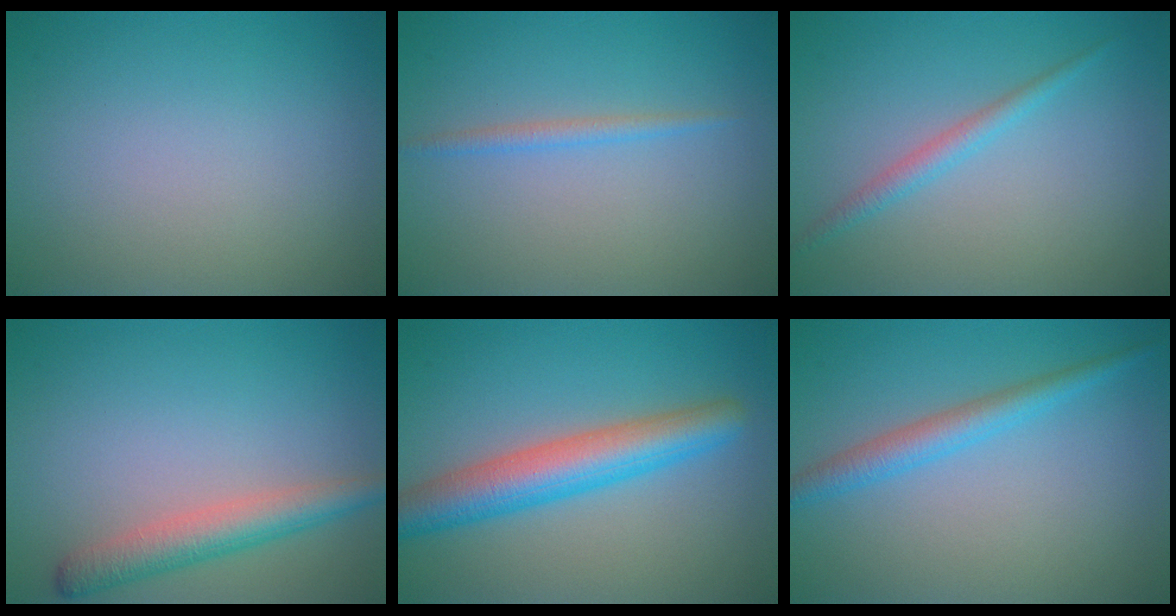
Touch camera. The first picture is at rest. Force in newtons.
{"total": 1.2, "press": 1.2, "slide": 0.1}
{"total": 1.7, "press": 1.7, "slide": 0.1}
{"total": 3.8, "press": 3.8, "slide": 0.1}
{"total": 6.1, "press": 6.1, "slide": 0.2}
{"total": 2.7, "press": 2.7, "slide": 0.2}